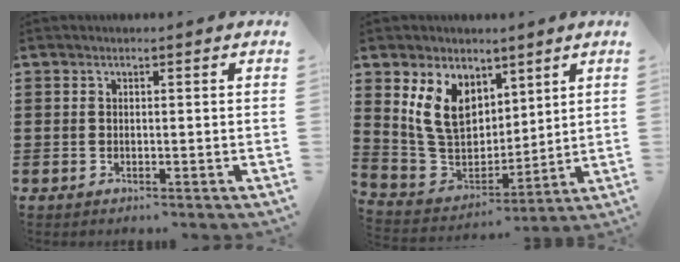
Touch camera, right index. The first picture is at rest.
{"total": 10.2, "force": [4.7, 7.6, 4.9], "torque": [-0.140, -0.008, 0.096]}